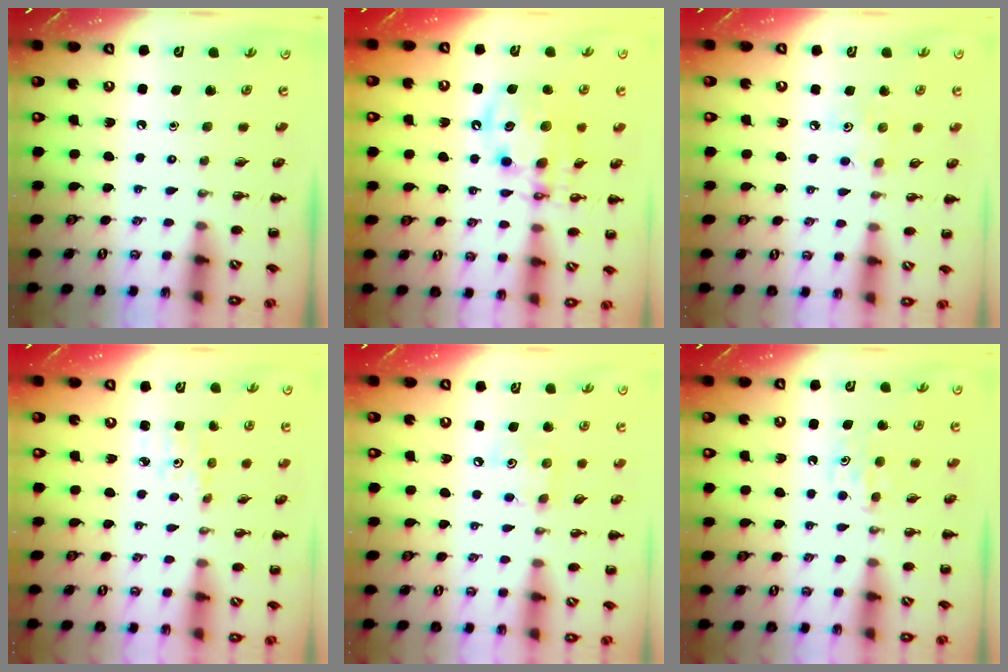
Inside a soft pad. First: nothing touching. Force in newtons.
{"total": 12.4, "press": 12.0, "slide": 3.0}
{"total": 3.7, "press": 3.6, "slide": 0.8}
{"total": 1.9, "press": 1.9, "slide": 0.4}
{"total": 5.2, "press": 5.2, "slide": 0.8}
{"total": 5.0, "press": 4.8, "slide": 1.5}